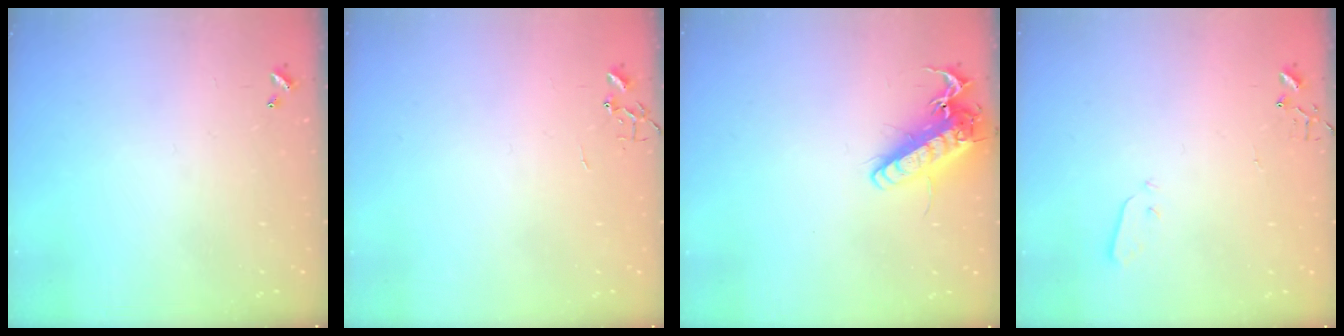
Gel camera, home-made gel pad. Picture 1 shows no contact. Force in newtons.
{"total": 0.0}
{"total": 16.5, "press": 16.3, "slide": 2.7}
{"total": 3.0, "press": 3.0, "slide": 0.3}